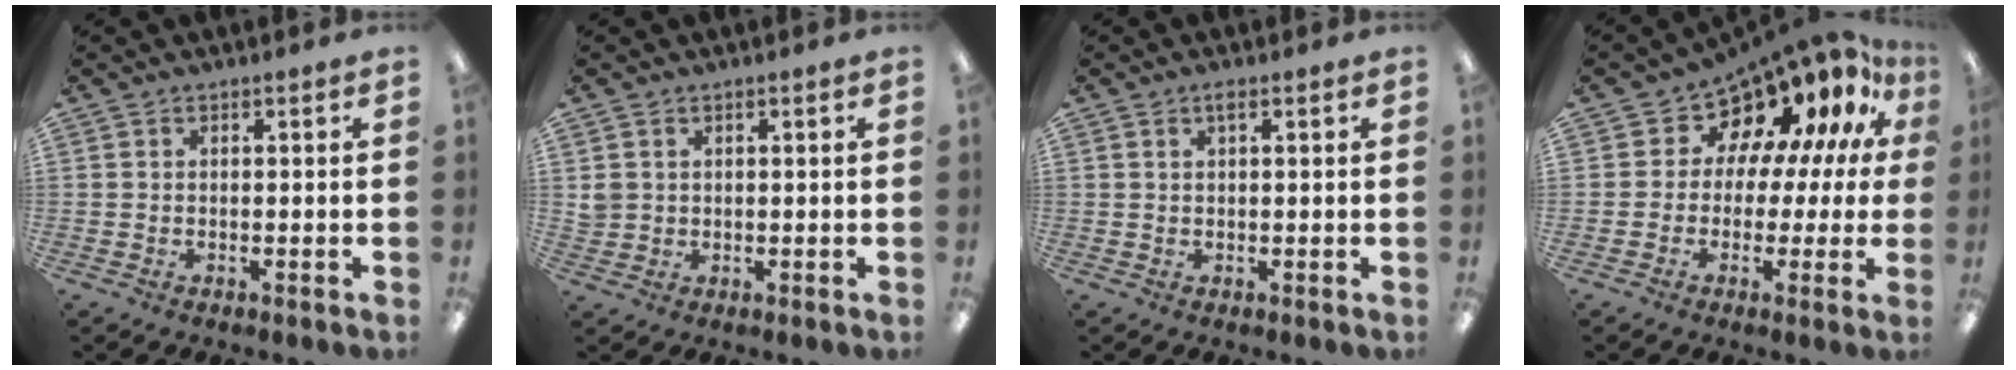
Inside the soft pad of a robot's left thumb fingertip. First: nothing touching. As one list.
[{"total": 2.1, "force": [0.7, 1.9, 0.3], "torque": [-0.011, 0.003, 0.012]}, {"total": 1.8, "force": [0.9, 0.4, 1.5], "torque": [-0.025, 0.001, 0.012]}, {"total": 11.1, "force": [8.5, 6.2, 3.5], "torque": [-0.059, -0.089, 0.148]}]